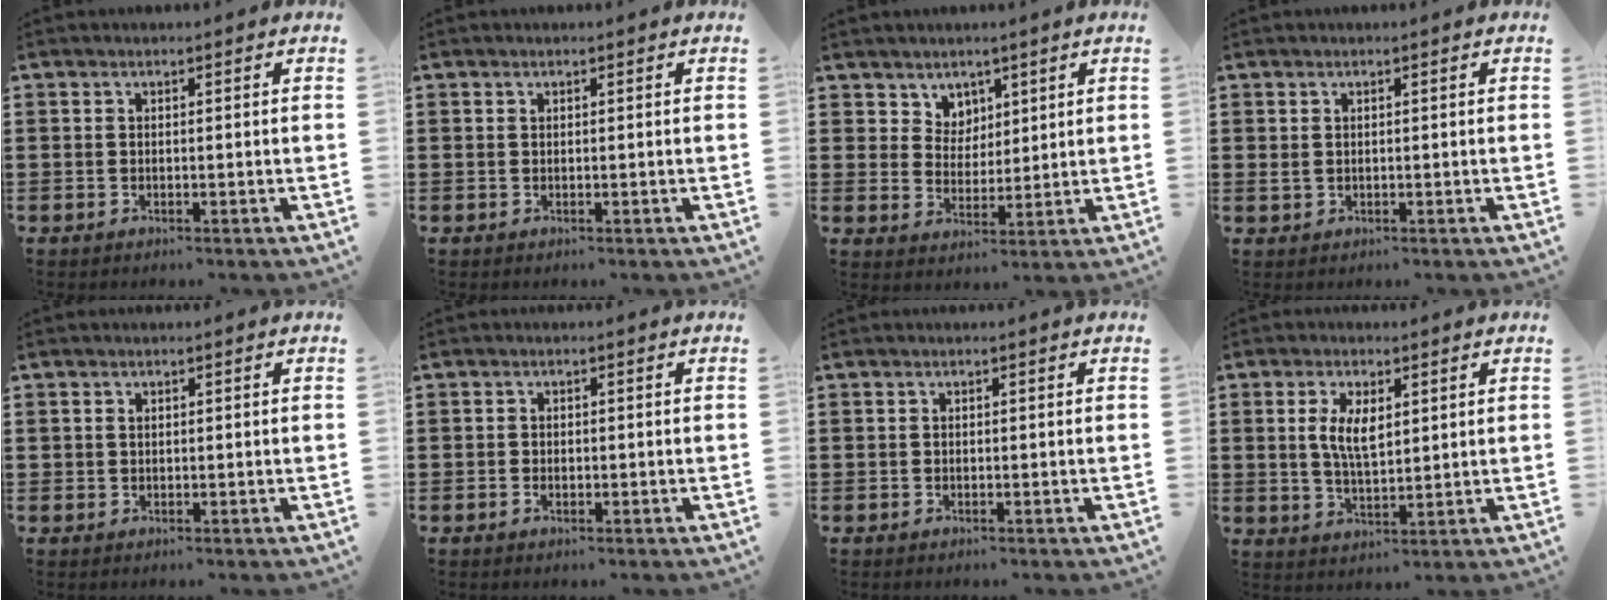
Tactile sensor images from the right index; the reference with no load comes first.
{"total": 0.0}
{"total": 4.5, "force": [3.1, 3.3, -0.2], "torque": [-0.019, 0.004, 0.057]}
{"total": 1.1, "force": [0.5, 0.8, 0.5], "torque": [-0.013, 0.003, 0.009]}
{"total": 0.7, "force": [0.3, 0.6, 0.1], "torque": [-0.004, 0.003, 0.007]}
{"total": 0.9, "force": [-0.4, 0.7, 0.5], "torque": [-0.010, 0.001, -0.007]}
{"total": 0.0}
{"total": 5.3, "force": [1.2, 2.4, 4.5], "torque": [-0.086, 0.004, 0.018]}